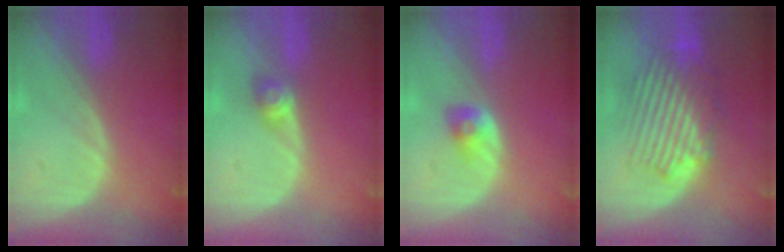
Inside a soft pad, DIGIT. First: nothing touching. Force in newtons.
{"total": 3.0, "press": 2.6, "slide": 1.5}
{"total": 2.7, "press": 2.4, "slide": 1.2}
{"total": 8.9, "press": 8.6, "slide": 2.4}